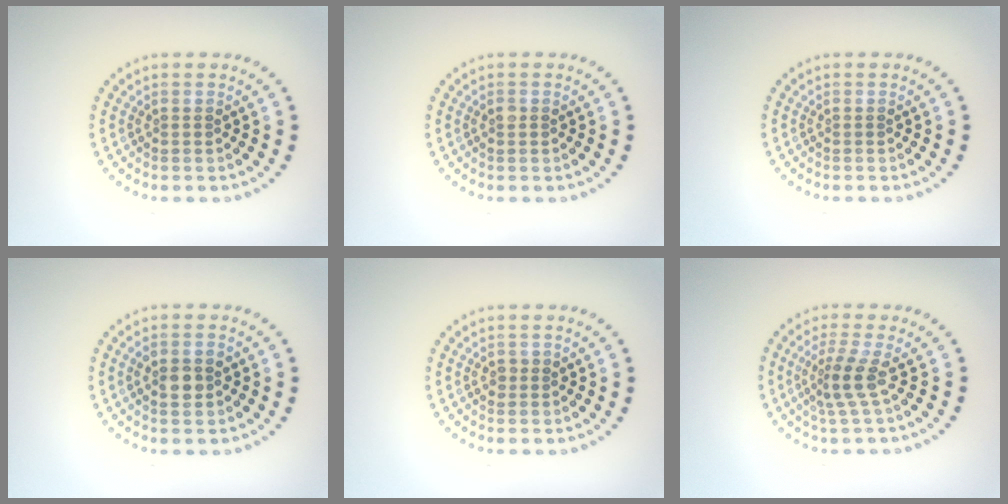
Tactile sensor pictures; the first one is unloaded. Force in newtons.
{"total": 0.9, "press": 0.8, "slide": 0.1}
{"total": 0.0}
{"total": 2.6, "press": 2.5, "slide": 0.3}
{"total": 0.9, "press": 0.9, "slide": 0.3}
{"total": 2.6, "press": 1.9, "slide": 1.8}